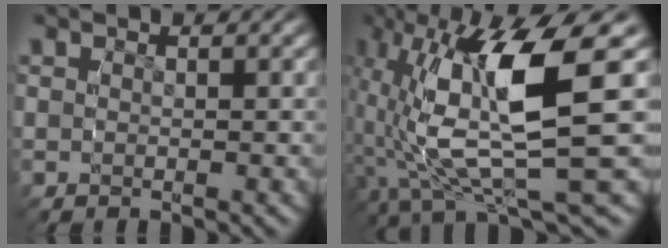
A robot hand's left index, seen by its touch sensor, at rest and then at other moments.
{"total": 12.5, "force": [-0.3, 5.1, 11.4], "torque": [-0.218, -0.012, 0.002]}